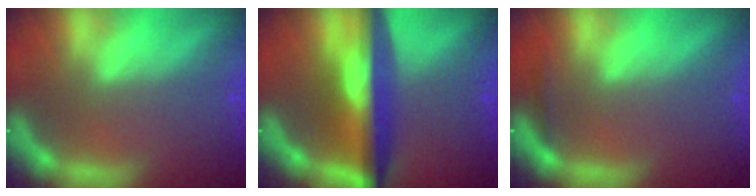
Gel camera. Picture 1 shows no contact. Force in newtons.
{"total": 9.6}
{"total": 0.9}